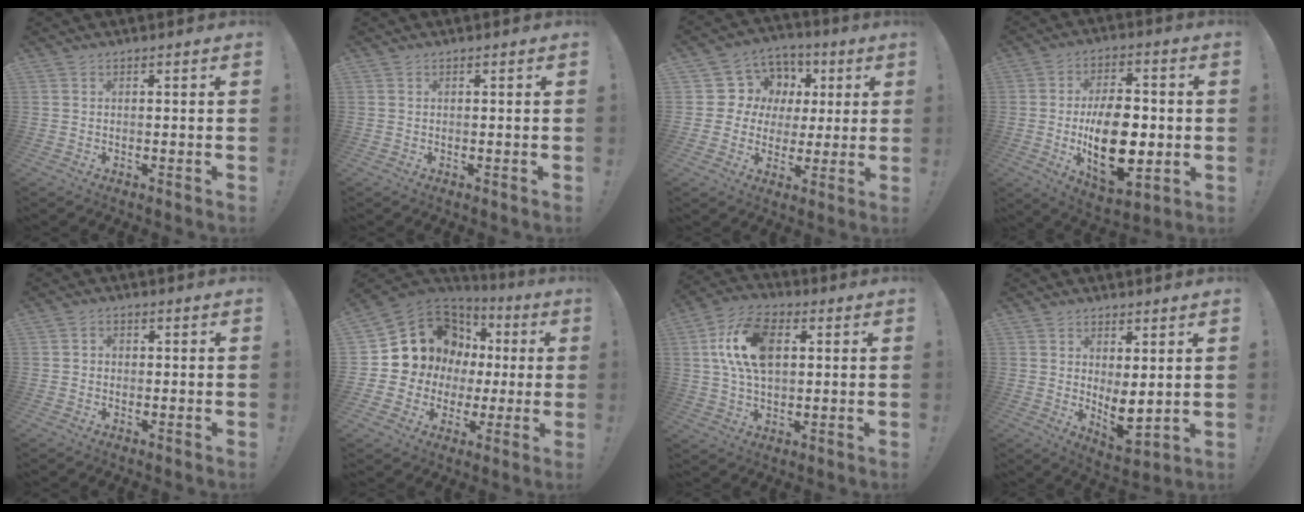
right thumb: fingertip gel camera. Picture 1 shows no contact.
{"total": 0.0}
{"total": 10.5, "force": [2.4, 10.0, 2.2], "torque": [-0.029, -0.018, 0.063]}
{"total": 19.3, "force": [-2.2, 10.8, 15.8], "torque": [-0.268, -0.004, -0.029]}
{"total": 1.9, "force": [-0.5, 1.6, 0.8], "torque": [-0.017, 0.009, -0.009]}
{"total": 12.7, "force": [5.5, 10.6, 4.3], "torque": [-0.071, -0.052, 0.131]}
{"total": 15.5, "force": [3.6, 9.4, 11.8], "torque": [-0.224, 0.009, 0.064]}
{"total": 6.4, "force": [1.5, 2.8, 5.6], "torque": [-0.050, -0.034, 0.032]}